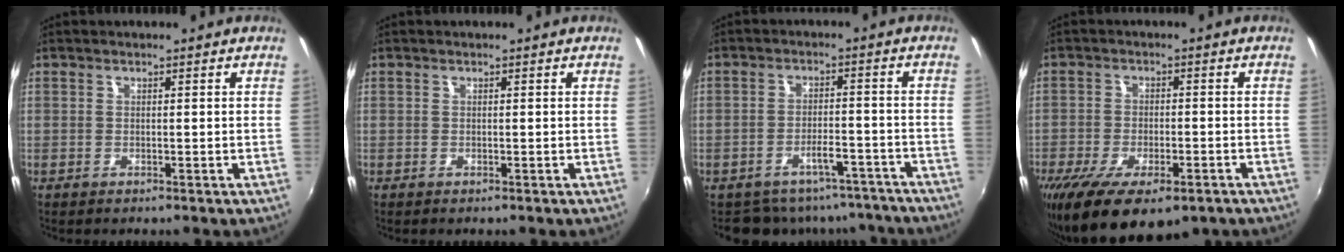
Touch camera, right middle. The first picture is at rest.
{"total": 0.0}
{"total": 10.2, "force": [-9.1, 3.9, 2.3], "torque": [-0.040, 0.021, -0.105]}
{"total": 14.2, "force": [-9.2, 5.7, 9.3], "torque": [-0.194, -0.047, -0.140]}